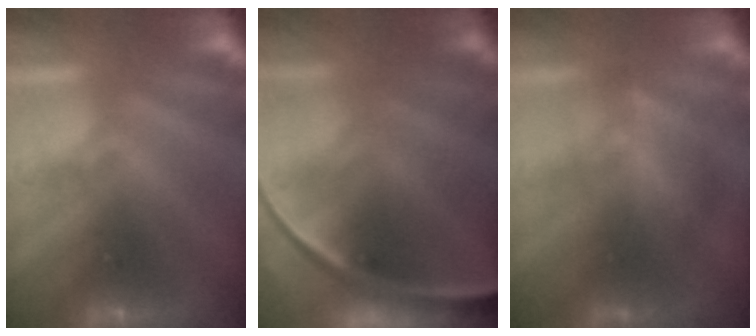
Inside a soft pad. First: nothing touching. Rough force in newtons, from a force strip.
{"total": 7.2}
{"total": 2.8}